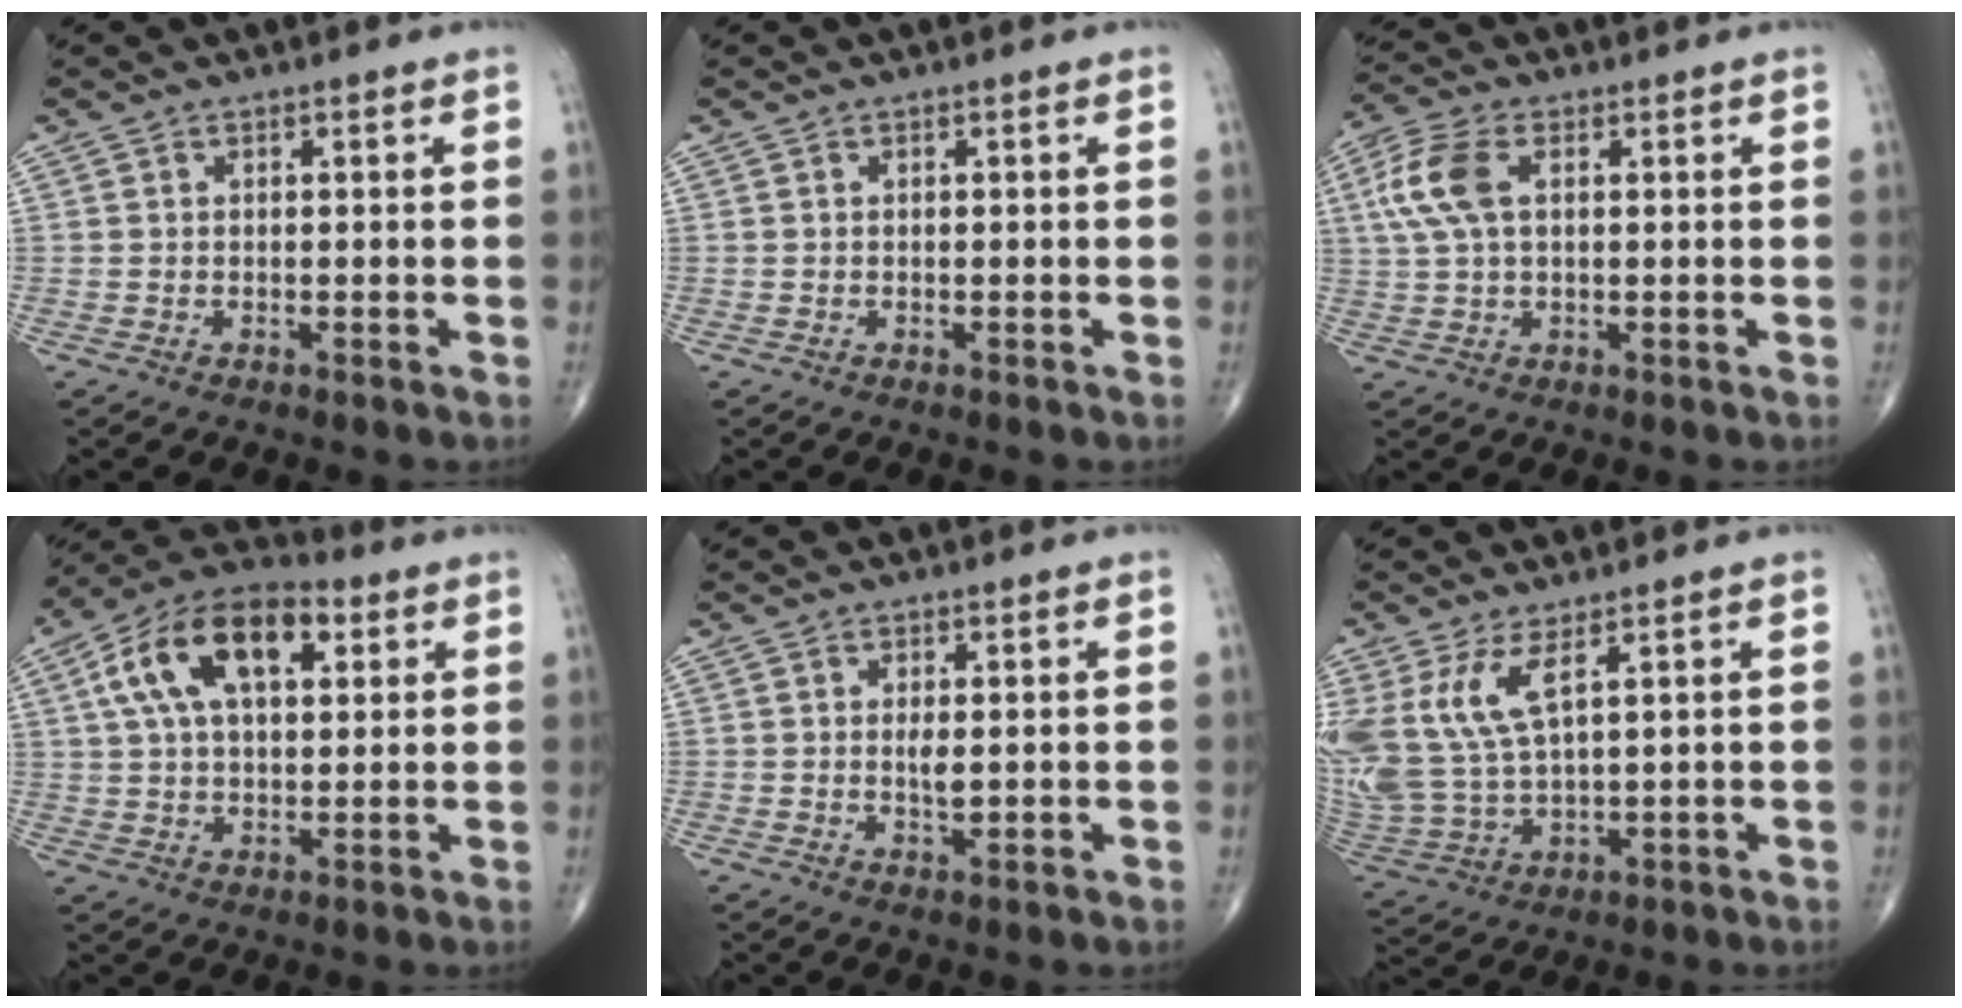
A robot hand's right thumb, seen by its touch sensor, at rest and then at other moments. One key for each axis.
{"total": 0.0}
{"total": 8.5, "fx": 2.0, "fy": 4.6, "fz": 6.9, "tx": -0.168, "ty": 0.016, "tz": 0.038}
{"total": 16.7, "fx": 5.5, "fy": 8.9, "fz": 13.0, "tx": -0.212, "ty": 0.018, "tz": 0.087}
{"total": 2.6, "fx": 0.1, "fy": 0.9, "fz": 2.4, "tx": -0.039, "ty": -0.006, "tz": 0.002}
{"total": 12.9, "fx": 5.2, "fy": 5.3, "fz": 10.5, "tx": -0.253, "ty": -0.024, "tz": 0.119}